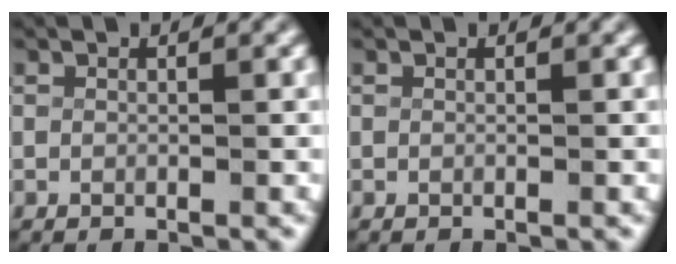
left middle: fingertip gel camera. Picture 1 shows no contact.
{"total": 0.0}